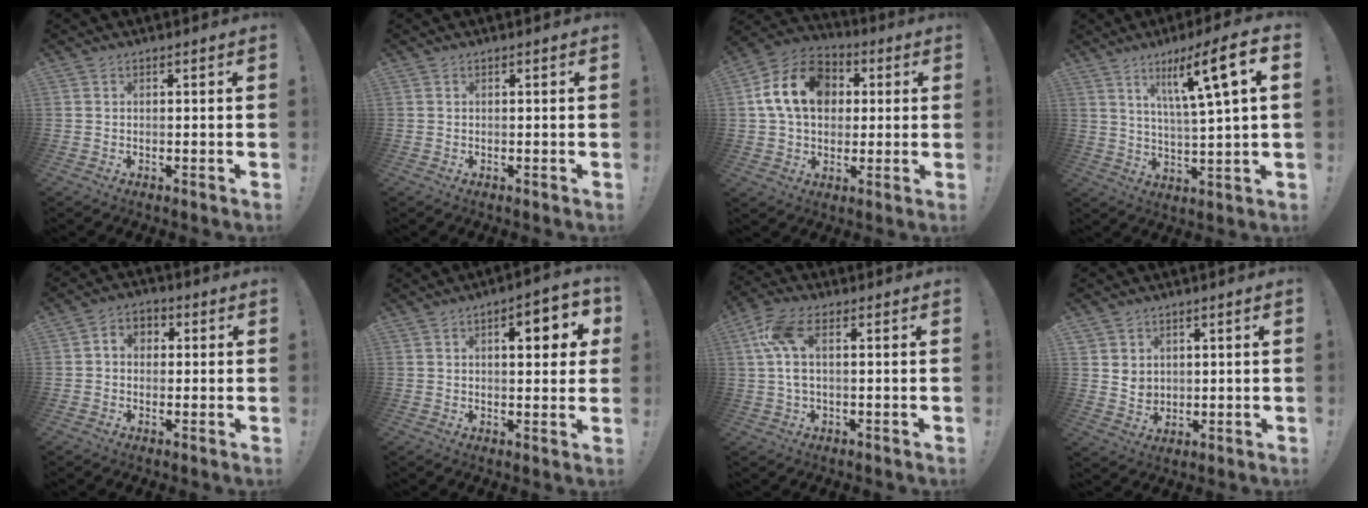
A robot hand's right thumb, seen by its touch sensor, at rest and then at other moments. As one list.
[{"total": 0.0}, {"total": 17.5, "force": [4.1, 13.1, 10.8], "torque": [-0.179, 0.006, 0.080]}, {"total": 13.1, "force": [5.6, 0.4, 11.8], "torque": [-0.188, -0.027, 0.071]}, {"total": 4.4, "force": [0.5, 3.8, 2.3], "torque": [-0.031, 0.005, 0.008]}, {"total": 7.5, "force": [2.2, 2.8, 6.5], "torque": [-0.073, -0.007, 0.026]}, {"total": 8.2, "force": [1.9, 3.4, 7.3], "torque": [-0.153, -0.006, 0.038]}, {"total": 5.0, "force": [2.7, 4.1, 0.9], "torque": [-0.023, -0.014, 0.057]}]